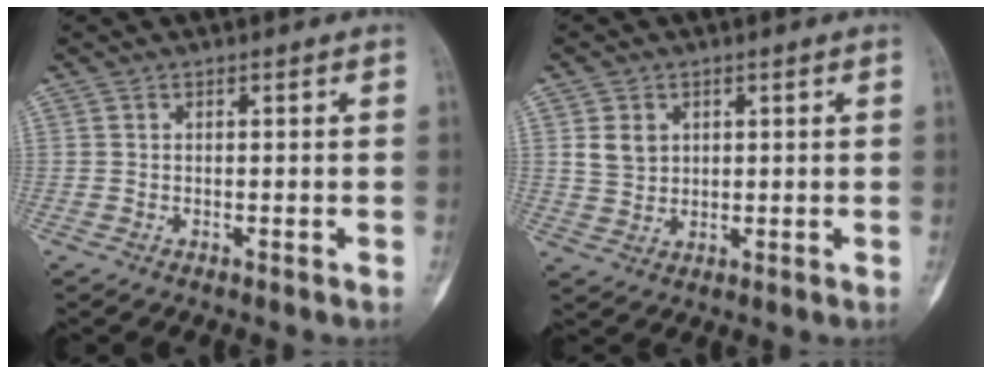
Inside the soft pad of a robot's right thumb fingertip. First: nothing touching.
{"total": 4.4, "force": [1.5, 3.6, 2.0], "torque": [-0.024, -0.006, 0.034]}